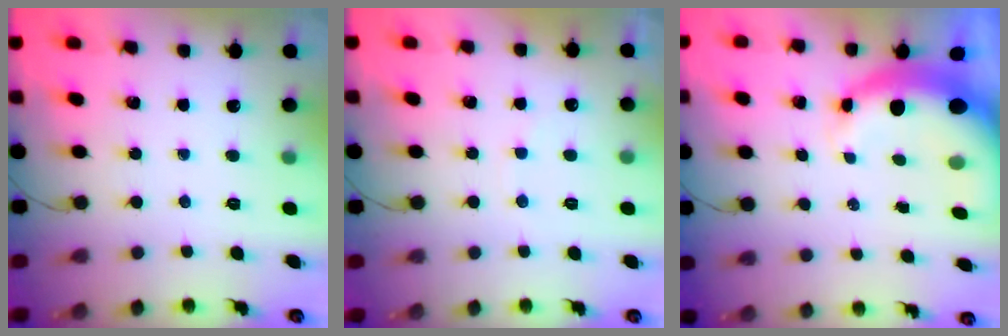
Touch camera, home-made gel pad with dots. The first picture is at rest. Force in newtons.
{"total": 5.6, "press": 5.5, "slide": 0.9}
{"total": 6.7, "press": 6.5, "slide": 1.7}